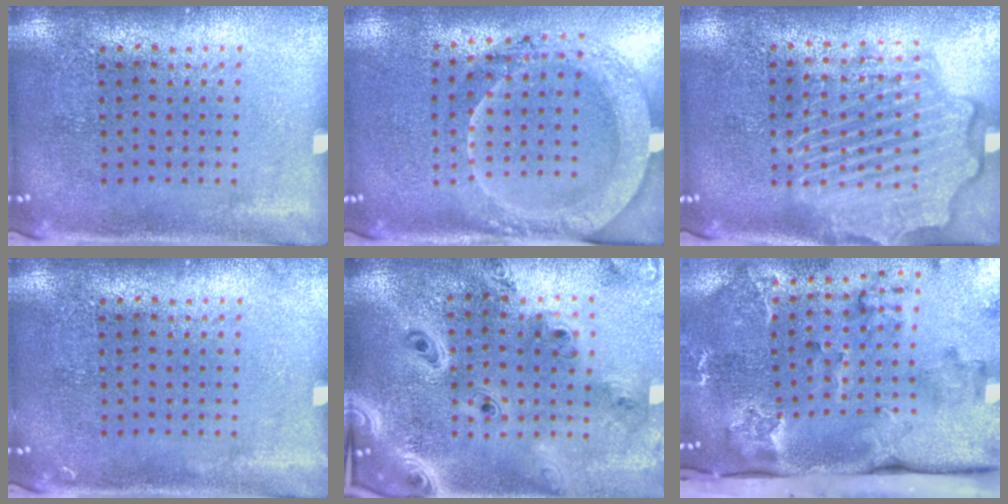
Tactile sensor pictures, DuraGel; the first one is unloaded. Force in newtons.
{"total": 2.0, "press": 2.0, "slide": 0.5}
{"total": 4.4, "press": 4.3, "slide": 0.4}
{"total": 0.6, "press": 0.5, "slide": 0.1}
{"total": 2.9, "press": 2.5, "slide": 1.6}
{"total": 3.1, "press": 2.4, "slide": 1.9}